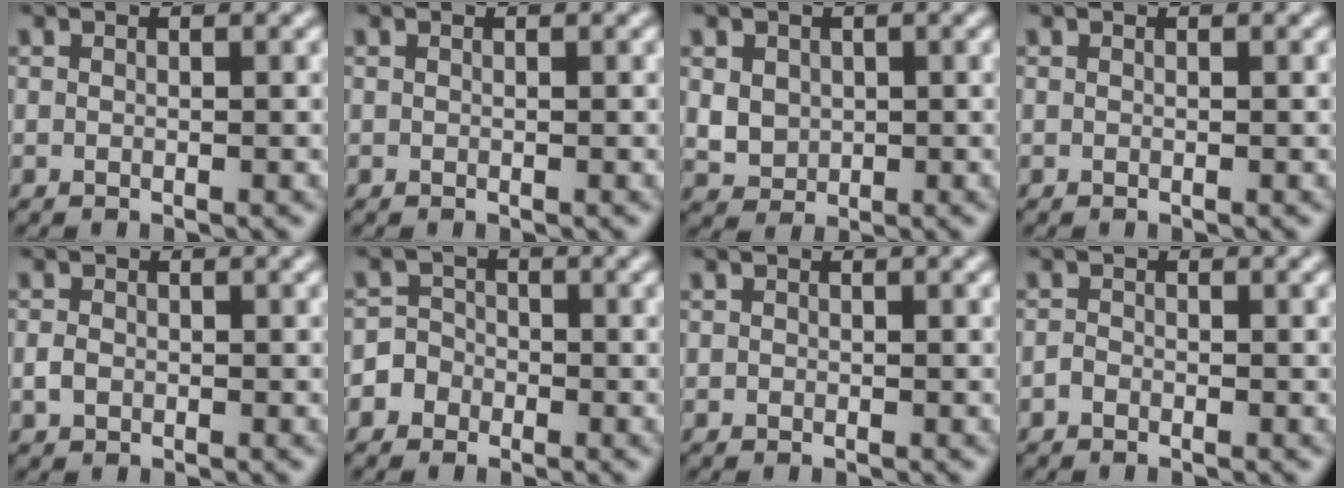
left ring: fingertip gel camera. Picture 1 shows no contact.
{"total": 0.0}
{"total": 2.9, "force": [0.7, 2.4, 1.4], "torque": [-0.036, 0.000, 0.022]}
{"total": 0.0}
{"total": 1.2, "force": [-0.3, 0.9, 0.7], "torque": [-0.013, -0.001, -0.008]}
{"total": 3.2, "force": [-1.7, 2.6, 0.3], "torque": [0.025, 0.005, -0.040]}
{"total": 0.0}
{"total": 0.7, "force": [-0.5, 0.5, 0.3], "torque": [-0.004, 0.000, -0.013]}